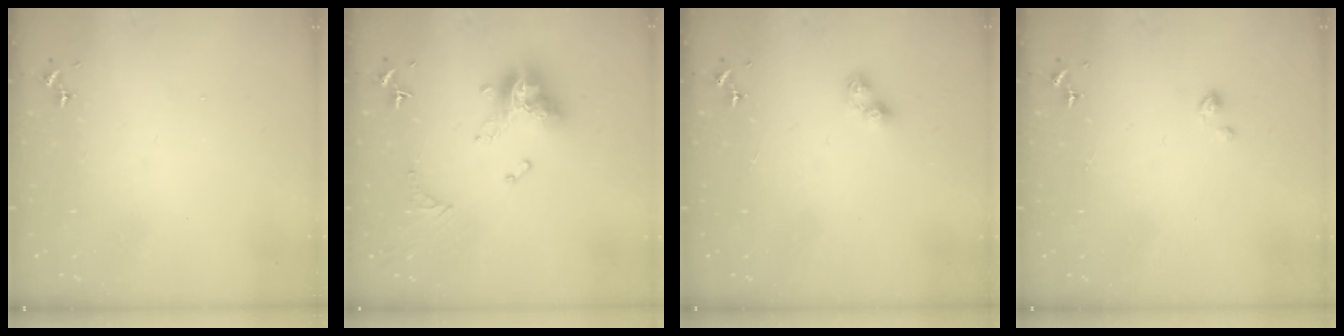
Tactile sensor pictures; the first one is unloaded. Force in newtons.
{"total": 14.2, "press": 14.1, "slide": 1.5}
{"total": 6.6, "press": 6.6, "slide": 0.7}
{"total": 1.4, "press": 1.4, "slide": 0.1}